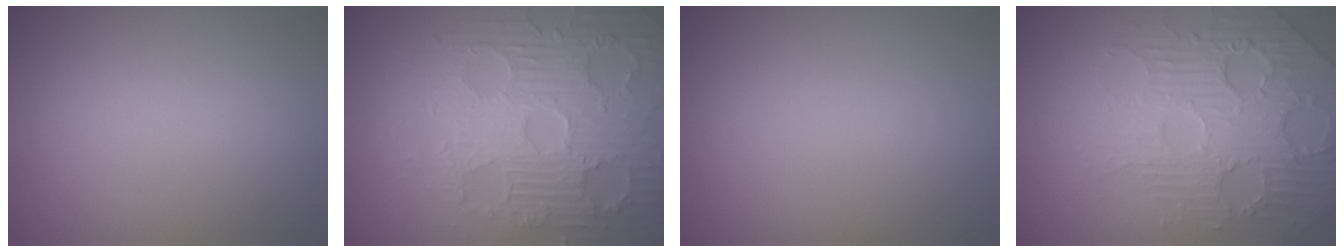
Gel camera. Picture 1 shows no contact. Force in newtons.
{"total": 7.5, "press": 6.1, "slide": 4.3}
{"total": 0.0}
{"total": 5.6, "press": 4.7, "slide": 3.0}